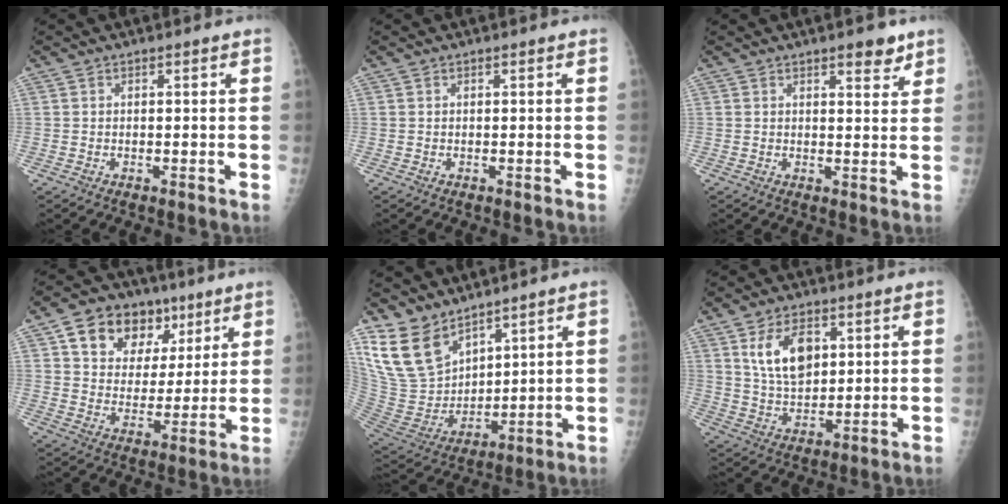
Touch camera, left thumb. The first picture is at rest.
{"total": 0.0}
{"total": 4.1, "force": [2.9, 1.5, 2.6], "torque": [-0.020, -0.017, 0.037]}
{"total": 15.9, "force": [8.1, 11.3, 7.8], "torque": [-0.079, -0.013, 0.131]}
{"total": 15.2, "force": [10.9, 8.6, 6.2], "torque": [-0.095, -0.058, 0.239]}
{"total": 10.1, "force": [3.7, 6.2, 7.1], "torque": [-0.103, -0.018, 0.077]}